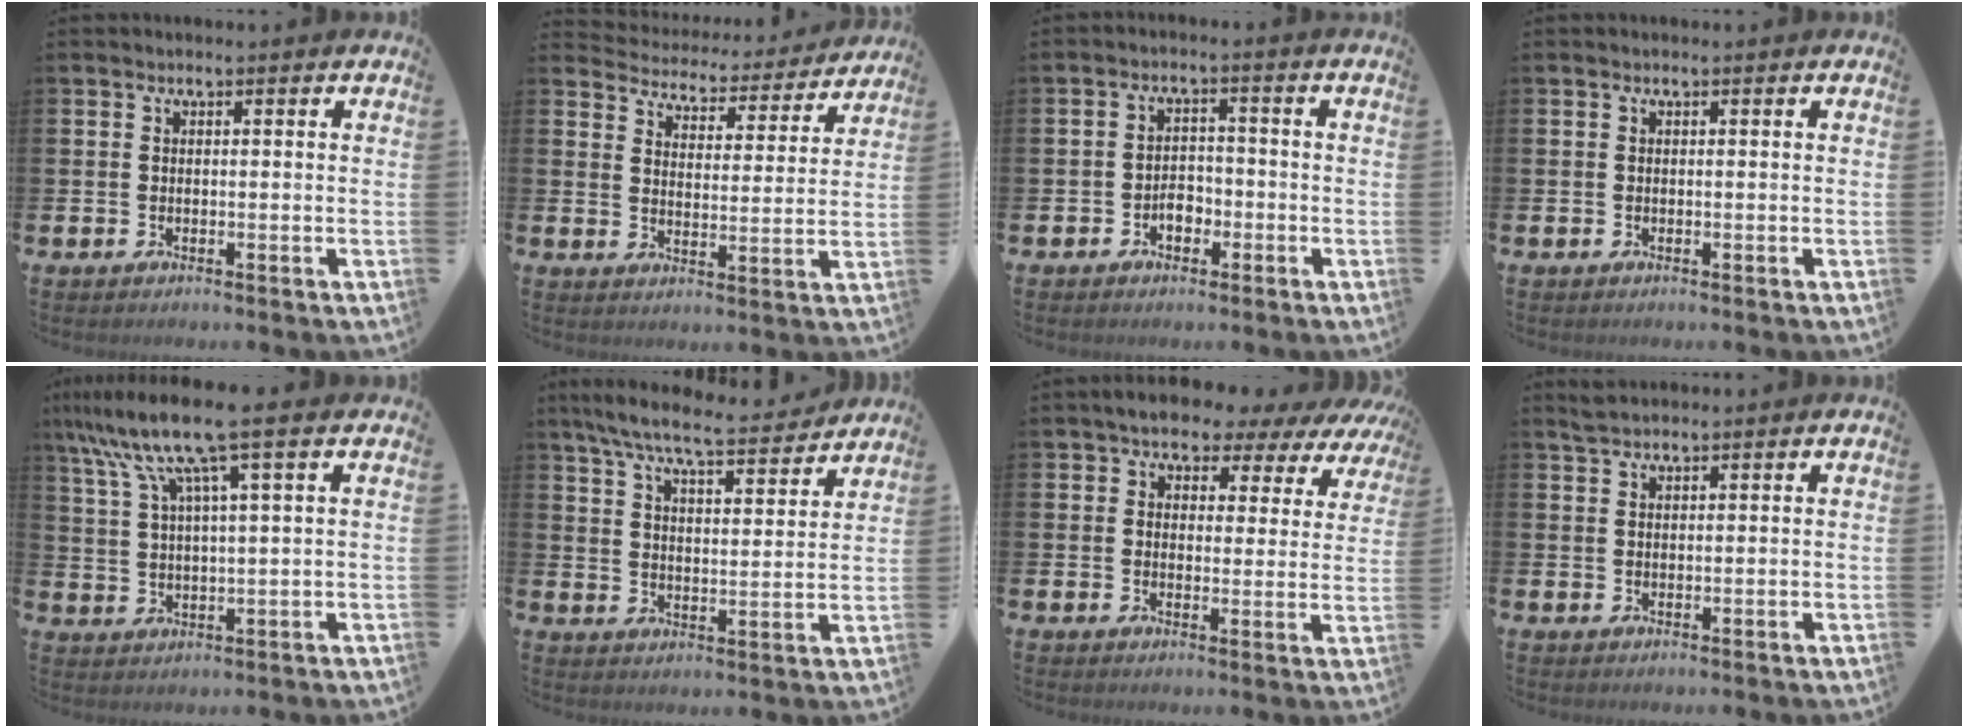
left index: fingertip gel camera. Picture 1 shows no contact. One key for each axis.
{"total": 4.5, "fx": 4.3, "fy": 1.0, "fz": 0.1, "tx": -0.025, "ty": -0.042, "tz": 0.069}
{"total": 2.7, "fx": -1.4, "fy": 1.8, "fz": 1.5, "tx": -0.021, "ty": 0.001, "tz": -0.031}
{"total": 0.0}
{"total": 10.1, "fx": 6.6, "fy": 1.3, "fz": 7.5, "tx": -0.167, "ty": -0.009, "tz": 0.115}
{"total": 8.0, "fx": 7.4, "fy": 0.8, "fz": 3.1, "tx": -0.082, "ty": -0.044, "tz": 0.128}
{"total": 5.2, "fx": 4.6, "fy": 2.2, "fz": 1.2, "tx": -0.037, "ty": -0.030, "tz": 0.075}
{"total": 2.0, "fx": 1.9, "fy": 0.5, "fz": 0.5, "tx": -0.003, "ty": 0.002, "tz": 0.033}